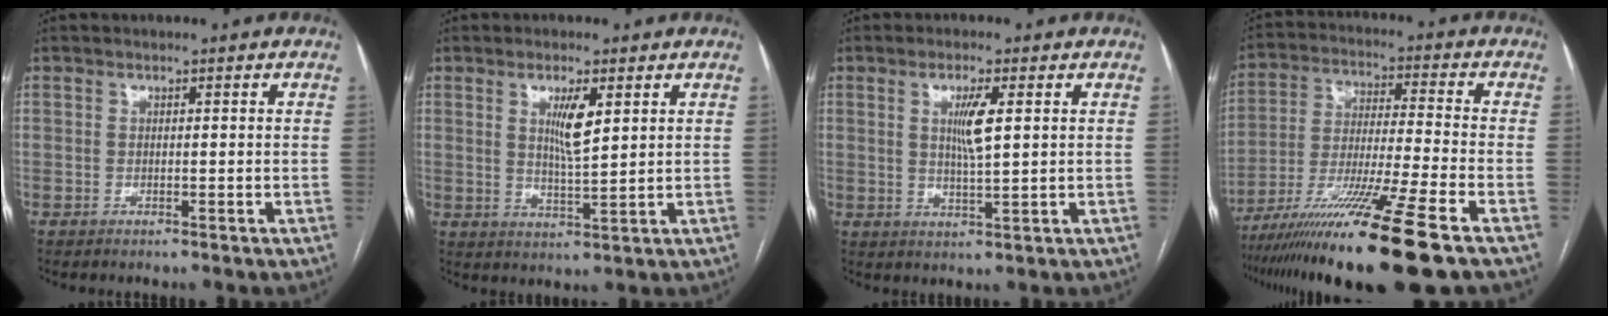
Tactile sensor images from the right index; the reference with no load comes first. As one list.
[{"total": 5.1, "force": [1.9, 0.5, 4.7], "torque": [-0.087, -0.009, 0.037]}, {"total": 4.9, "force": [1.2, 0.3, 4.7], "torque": [-0.088, -0.004, 0.024]}, {"total": 18.9, "force": [-12.7, -1.0, 14.0], "torque": [-0.242, -0.046, -0.223]}]